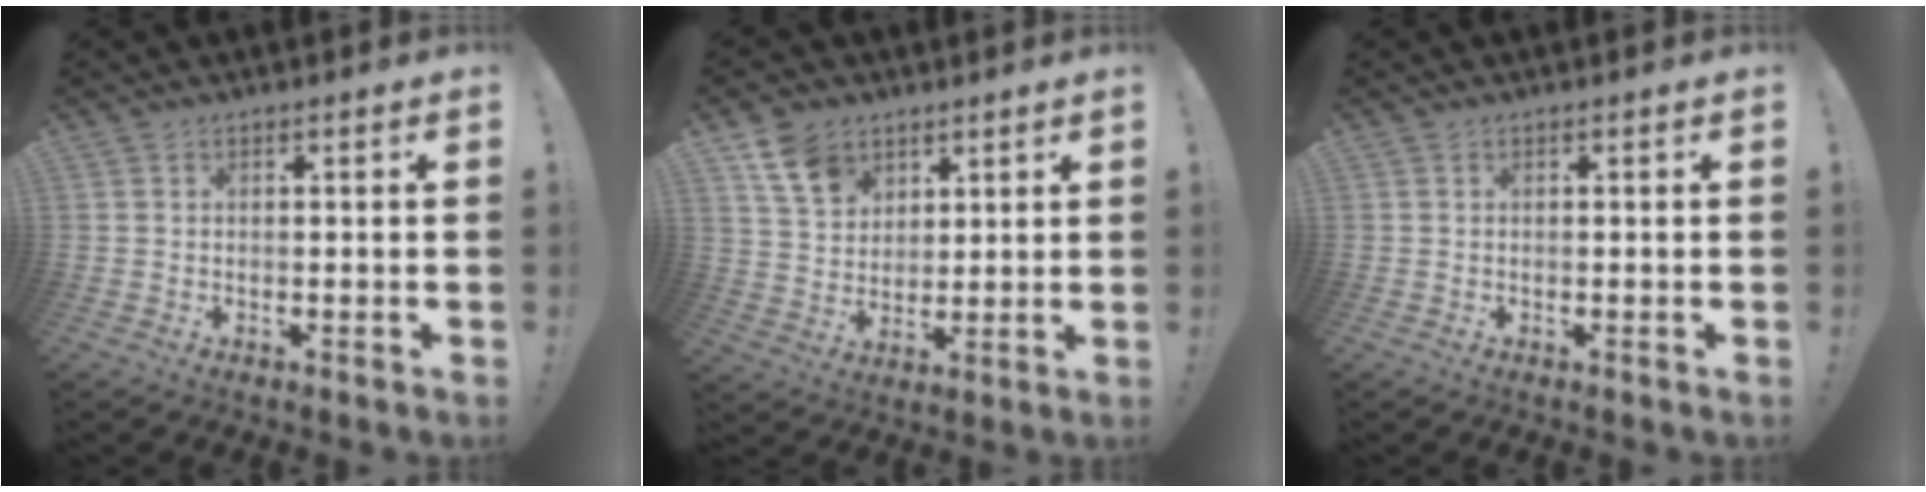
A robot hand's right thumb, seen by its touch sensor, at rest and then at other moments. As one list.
[{"total": 10.6, "force": [6.4, 7.5, 4.0], "torque": [-0.069, -0.030, 0.127]}, {"total": 0.0}]